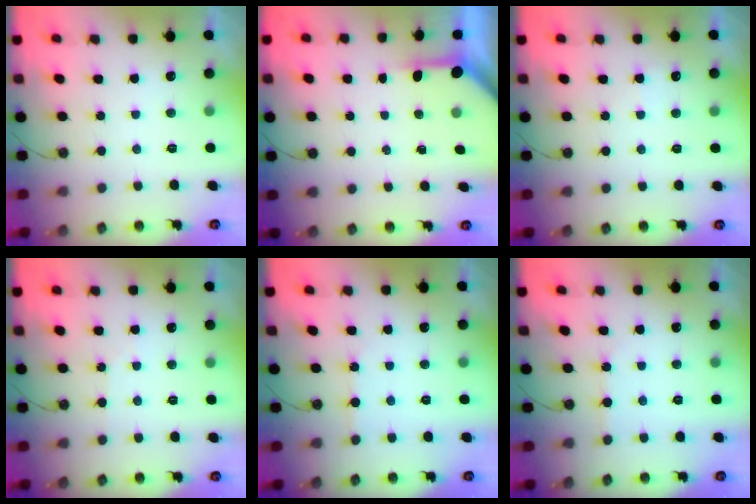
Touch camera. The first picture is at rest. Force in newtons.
{"total": 3.4, "press": 3.3, "slide": 0.4}
{"total": 3.0, "press": 3.0, "slide": 0.4}
{"total": 1.9, "press": 1.9, "slide": 0.4}
{"total": 2.1, "press": 2.0, "slide": 0.4}
{"total": 2.1, "press": 2.0, "slide": 0.4}